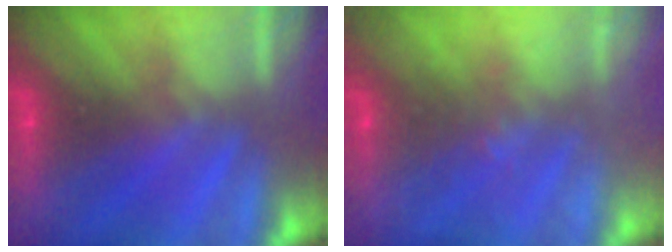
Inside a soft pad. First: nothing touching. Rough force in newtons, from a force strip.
{"total": 5.8}